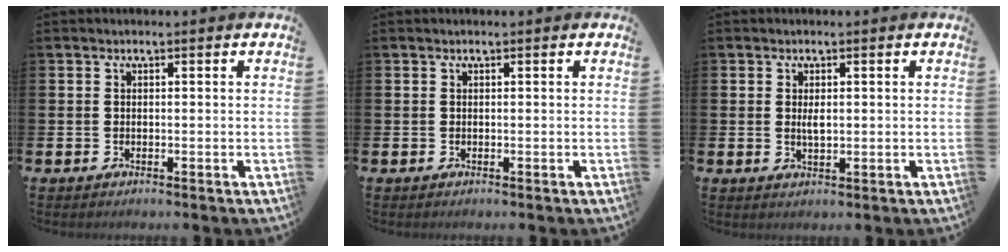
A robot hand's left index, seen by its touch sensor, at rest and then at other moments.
{"total": 0.0}
{"total": 1.6, "force": [0.3, 0.6, 1.5], "torque": [-0.020, -0.003, 0.001]}